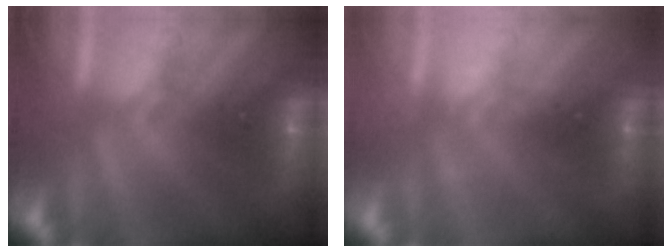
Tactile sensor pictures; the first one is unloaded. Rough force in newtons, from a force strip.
{"total": 1.9}